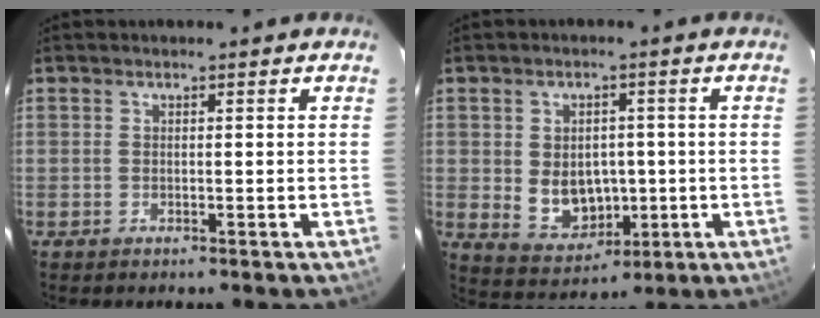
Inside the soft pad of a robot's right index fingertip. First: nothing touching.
{"total": 8.6, "force": [-0.8, 6.7, 5.4], "torque": [-0.110, -0.003, 0.012]}